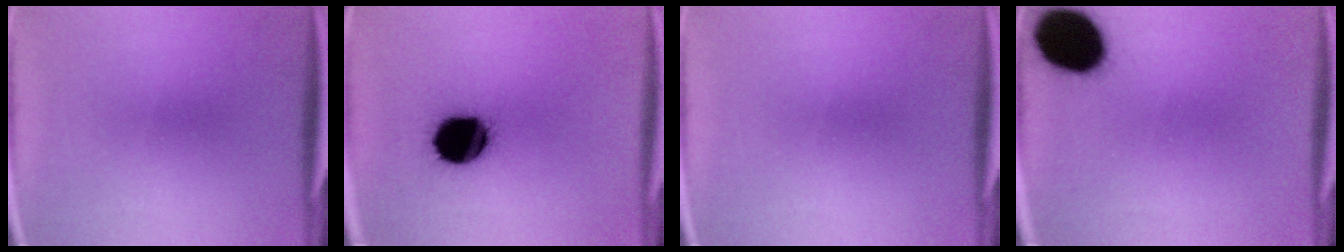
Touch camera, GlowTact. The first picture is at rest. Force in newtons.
{"total": 17.1}
{"total": 0.0}
{"total": 18.3}